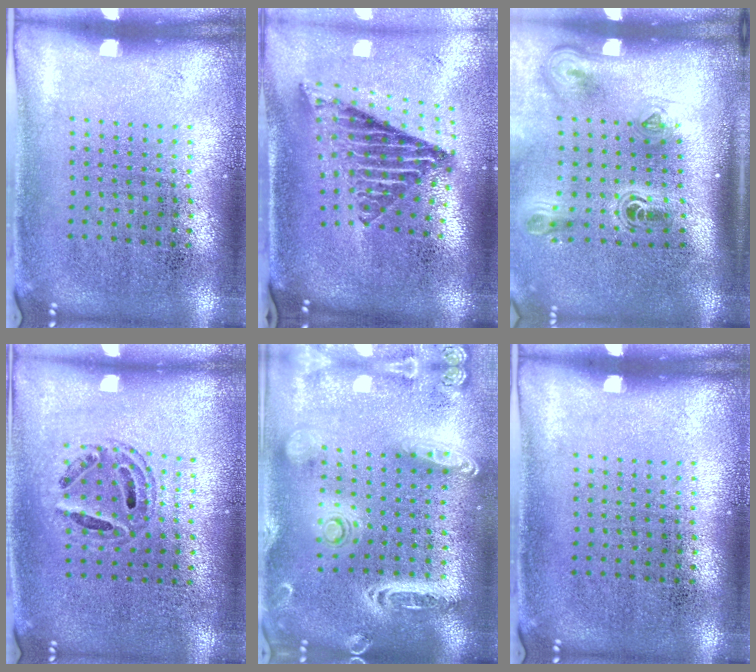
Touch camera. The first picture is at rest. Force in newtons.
{"total": 2.7, "press": 1.7, "slide": 2.0}
{"total": 2.3, "press": 1.5, "slide": 1.7}
{"total": 0.7, "press": 0.7, "slide": 0.2}
{"total": 2.7, "press": 2.3, "slide": 1.3}
{"total": 0.0}